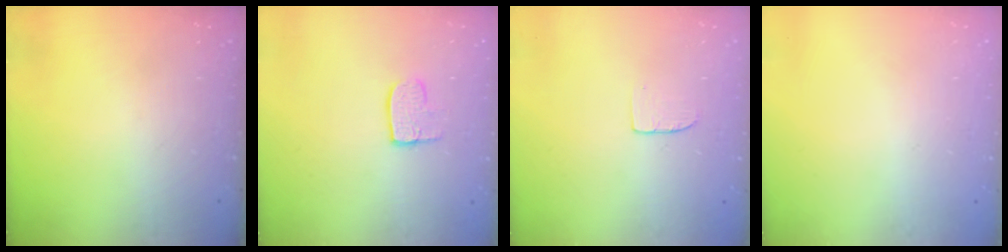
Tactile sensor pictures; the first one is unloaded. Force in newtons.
{"total": 7.0, "press": 7.0, "slide": 0.4}
{"total": 3.7, "press": 3.7, "slide": 0.3}
{"total": 0.0}